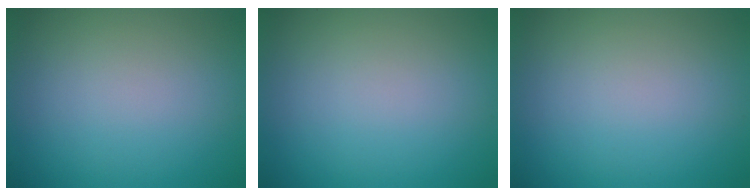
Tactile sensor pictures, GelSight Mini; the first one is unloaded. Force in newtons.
{"total": 0.0}
{"total": 0.0}